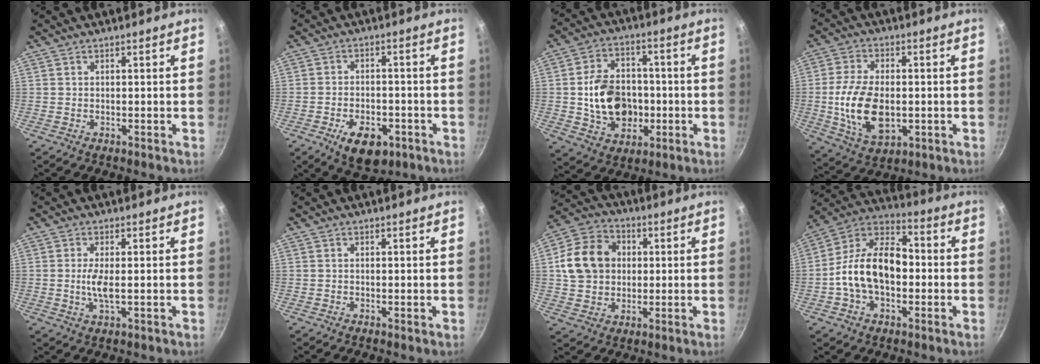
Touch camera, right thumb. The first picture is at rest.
{"total": 9.6, "force": [-4.4, 5.4, 6.5], "torque": [-0.082, 0.013, -0.061]}
{"total": 14.1, "force": [-1.3, 10.8, 9.0], "torque": [-0.119, 0.019, -0.015]}
{"total": 14.0, "force": [-1.3, 8.3, 11.2], "torque": [-0.206, 0.000, -0.018]}
{"total": 3.5, "force": [-0.1, 0.9, 3.4], "torque": [-0.077, -0.003, -0.003]}
{"total": 0.0}
{"total": 13.2, "force": [1.7, 11.0, 7.1], "torque": [-0.099, 0.016, 0.020]}
{"total": 16.3, "force": [-1.9, 10.5, 12.3], "torque": [-0.183, 0.046, -0.054]}